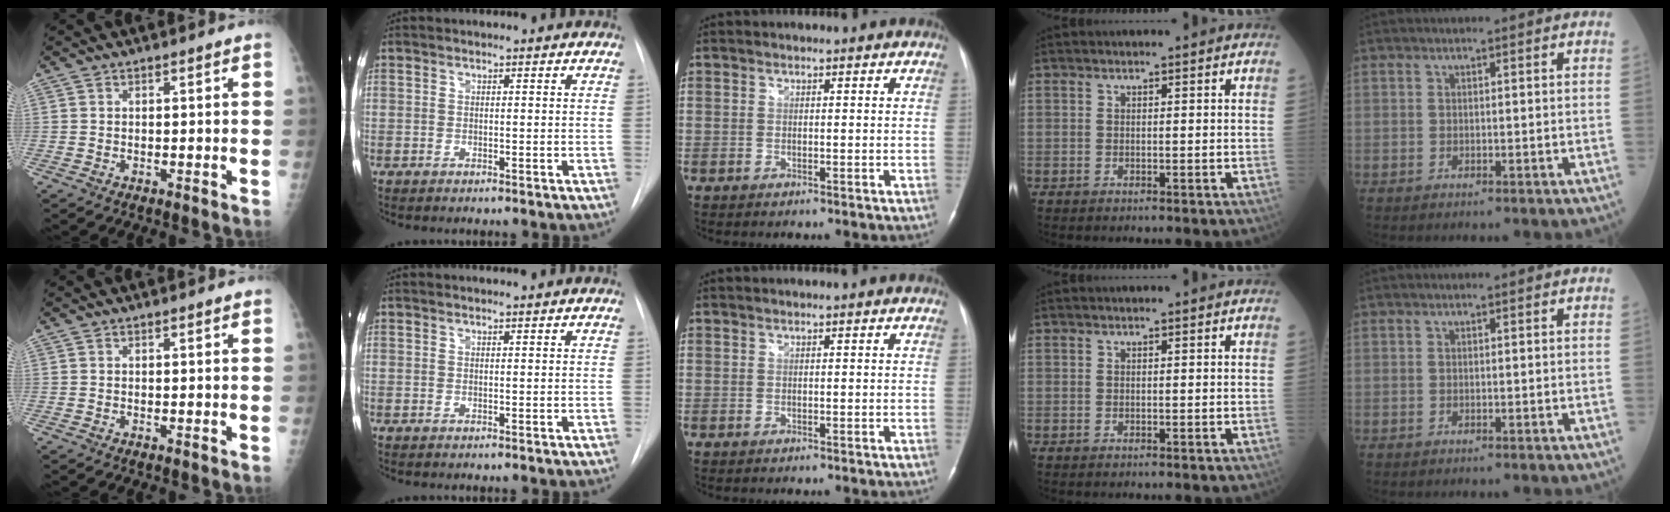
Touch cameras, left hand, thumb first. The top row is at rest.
{"thumb": {"total": 0.7, "force": [0.7, 0.1, 0.3], "torque": [-0.005, 0.001, 0.009]}}